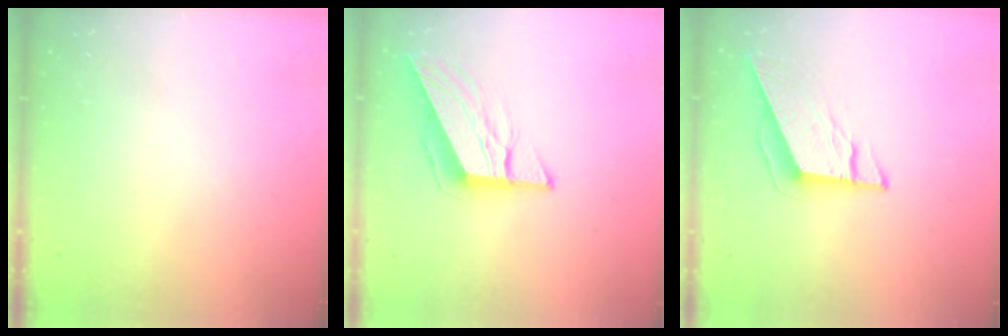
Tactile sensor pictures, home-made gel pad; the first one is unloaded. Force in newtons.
{"total": 9.9, "press": 9.9, "slide": 0.4}
{"total": 9.0, "press": 9.0, "slide": 1.0}